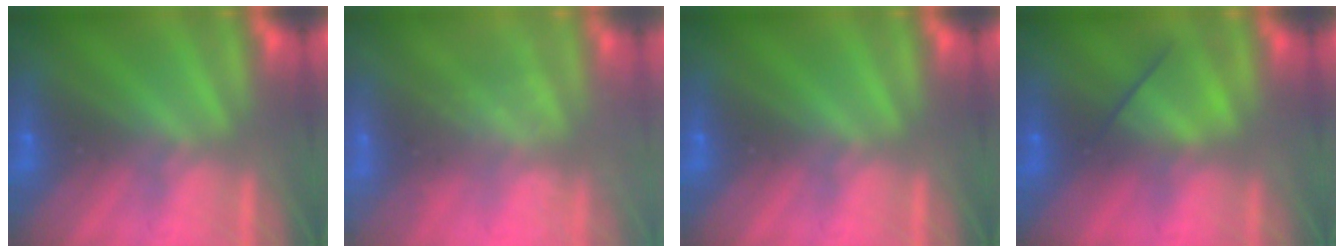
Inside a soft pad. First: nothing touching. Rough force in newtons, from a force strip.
{"total": 2.3}
{"total": 0.0}
{"total": 2.8}